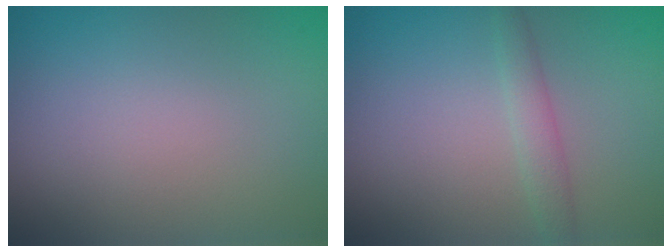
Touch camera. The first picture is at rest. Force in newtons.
{"total": 1.9, "press": 1.9, "slide": 0.1}